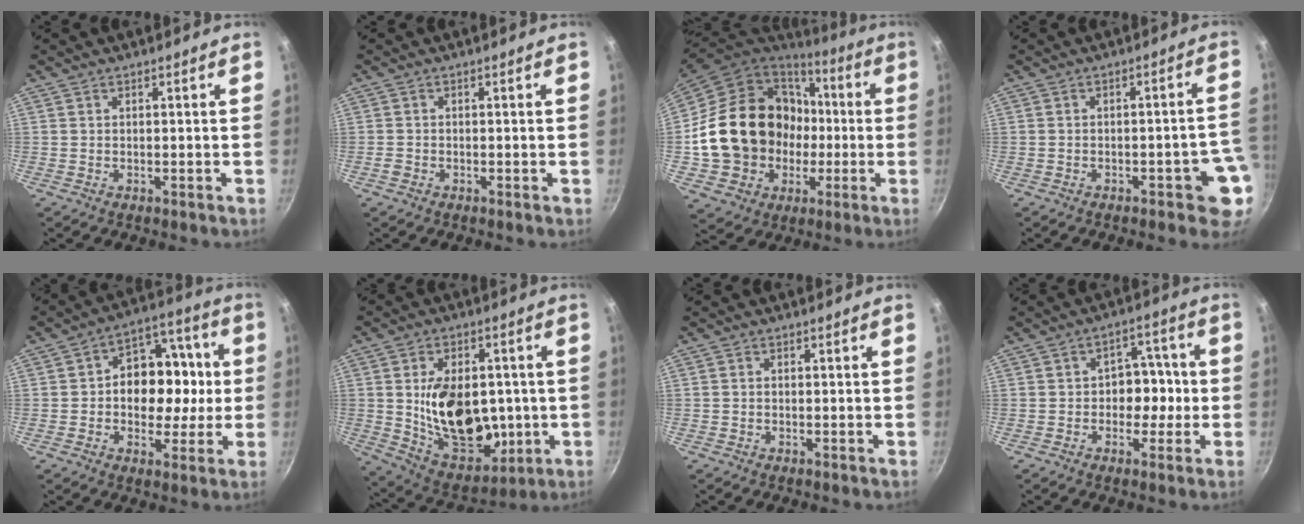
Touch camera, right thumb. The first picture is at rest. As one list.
[{"total": 1.2, "force": [-0.6, 0.9, 0.6], "torque": [-0.010, 0.003, -0.012]}, {"total": 23.7, "force": [-0.2, 20.1, 12.6], "torque": [-0.197, 0.043, 0.025]}, {"total": 6.6, "force": [-2.2, 2.9, 5.6], "torque": [-0.033, 0.032, -0.020]}, {"total": 15.1, "force": [-0.2, 11.4, 9.9], "torque": [-0.092, 0.029, -0.013]}, {"total": 19.8, "force": [-0.2, 13.5, 14.5], "torque": [-0.191, -0.010, 0.018]}, {"total": 0.6, "force": [-0.1, 0.5, 0.3], "torque": [-0.005, 0.003, -0.002]}, {"total": 7.3, "force": [-0.9, 5.8, 4.4], "torque": [0.006, 0.024, -0.018]}]